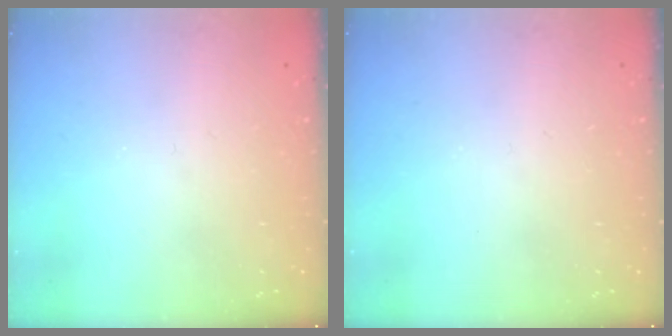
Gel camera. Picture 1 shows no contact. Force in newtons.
{"total": 0.0}